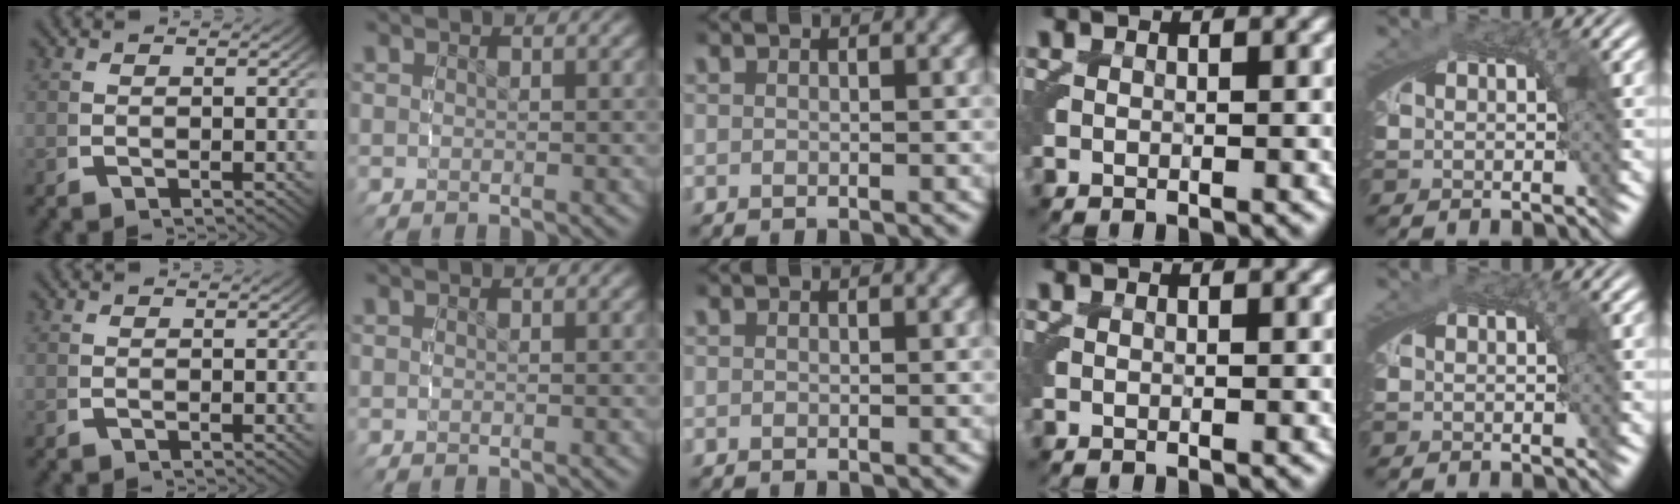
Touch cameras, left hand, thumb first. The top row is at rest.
{"little": {"total": 1.4, "force": [-0.2, -1.3, -0.5], "torque": [0.021, -0.002, 0.003]}}